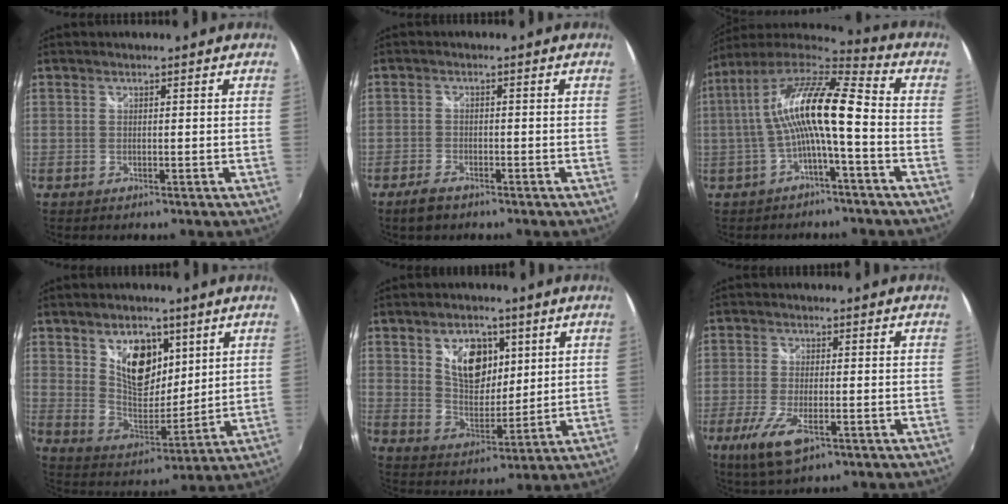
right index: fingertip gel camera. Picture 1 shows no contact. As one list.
[{"total": 3.6, "force": [-2.7, 1.6, 1.7], "torque": [-0.047, -0.002, -0.049]}, {"total": 13.7, "force": [-0.9, 1.9, 13.5], "torque": [-0.252, 0.018, -0.019]}, {"total": 12.3, "force": [5.8, 7.4, 7.9], "torque": [-0.128, 0.003, 0.111]}, {"total": 10.6, "force": [4.4, 6.7, 7.0], "torque": [-0.113, 0.008, 0.083]}, {"total": 8.7, "force": [-4.2, 2.9, 7.0], "torque": [-0.155, -0.027, -0.074]}]